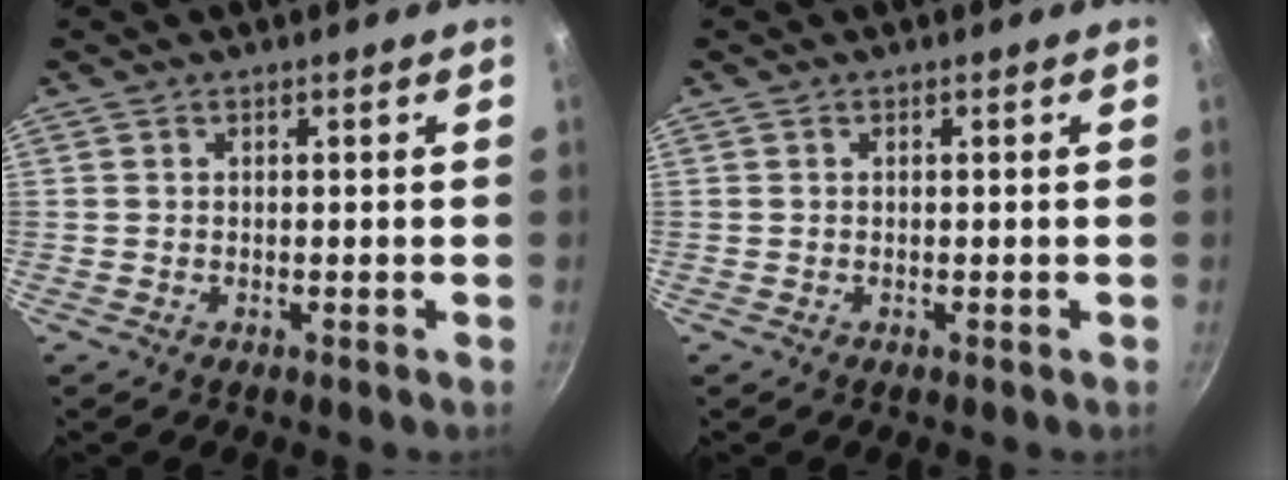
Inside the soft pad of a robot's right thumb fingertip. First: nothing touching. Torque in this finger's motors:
{"motor_torque": [-0.16, 0.03, 0.13, 0.02, 0.02]}